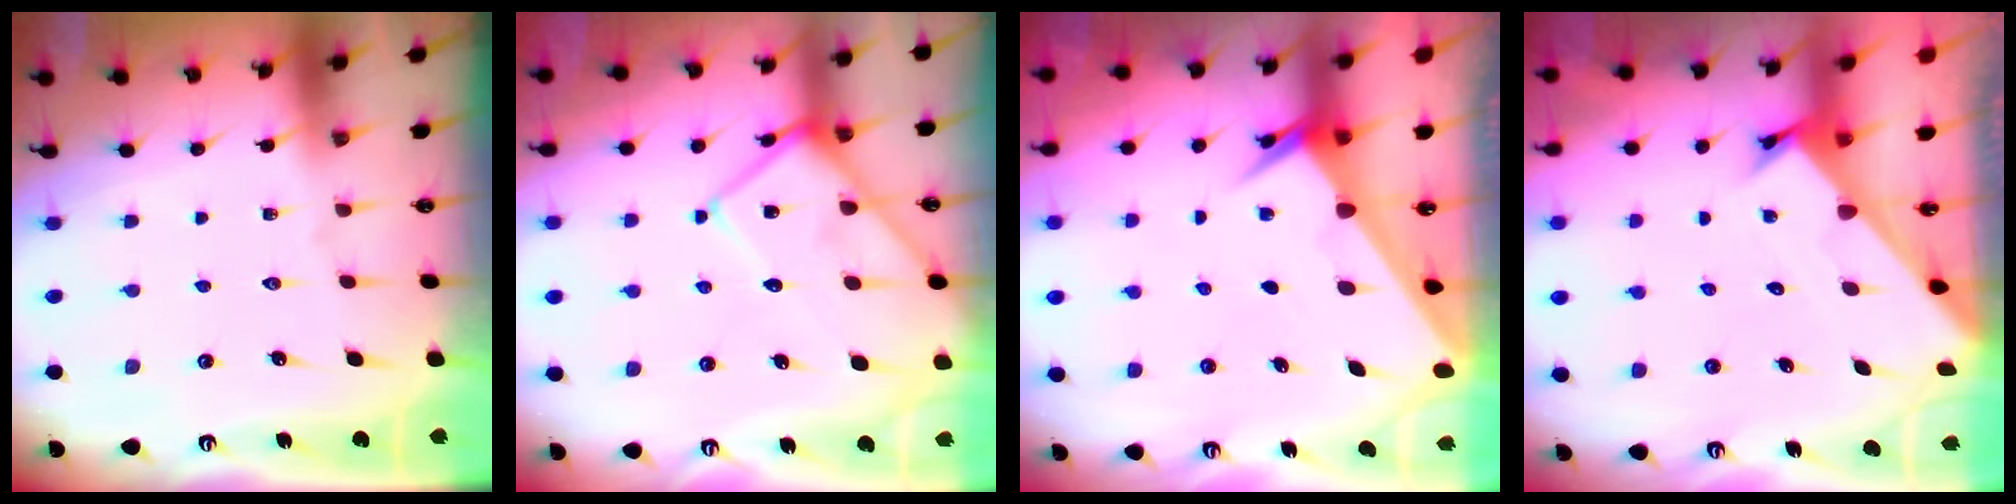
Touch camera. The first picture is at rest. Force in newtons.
{"total": 12.4, "press": 12.3, "slide": 1.4}
{"total": 2.6, "press": 2.6, "slide": 0.2}
{"total": 2.6, "press": 2.6, "slide": 0.2}